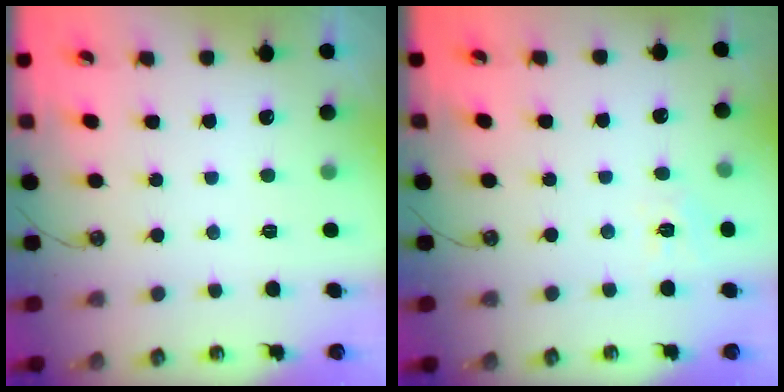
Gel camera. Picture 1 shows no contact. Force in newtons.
{"total": 6.3, "press": 6.3, "slide": 0.7}